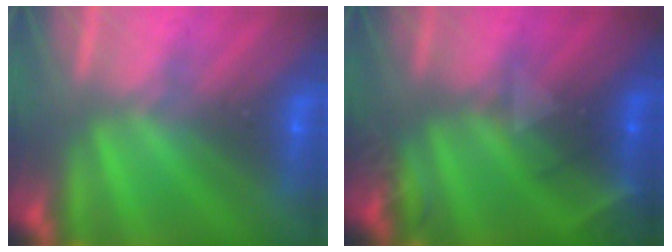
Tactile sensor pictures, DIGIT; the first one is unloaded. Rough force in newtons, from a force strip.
{"total": 2.2}